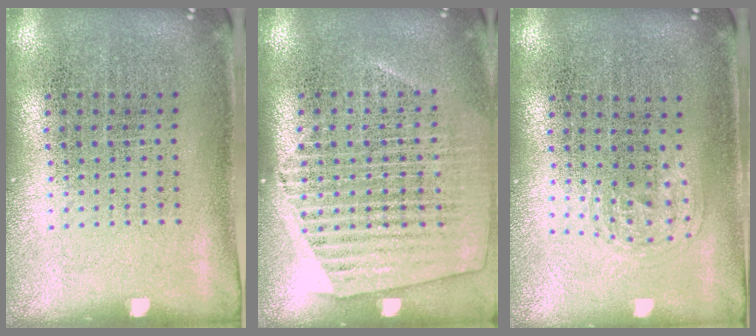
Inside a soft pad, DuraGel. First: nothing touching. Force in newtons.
{"total": 1.5, "press": 1.5, "slide": 0.5}
{"total": 1.0, "press": 0.6, "slide": 0.8}